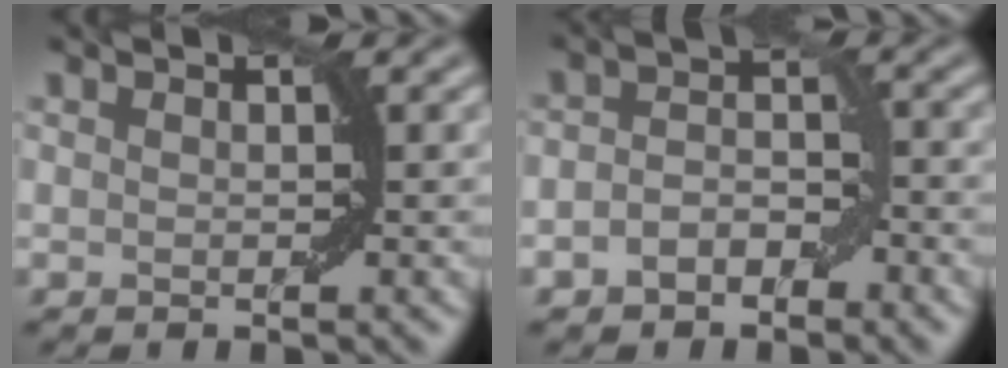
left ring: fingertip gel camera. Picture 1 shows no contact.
{"total": 3.0, "force": [-1.6, 1.9, 1.6], "torque": [-0.027, 0.008, -0.031]}